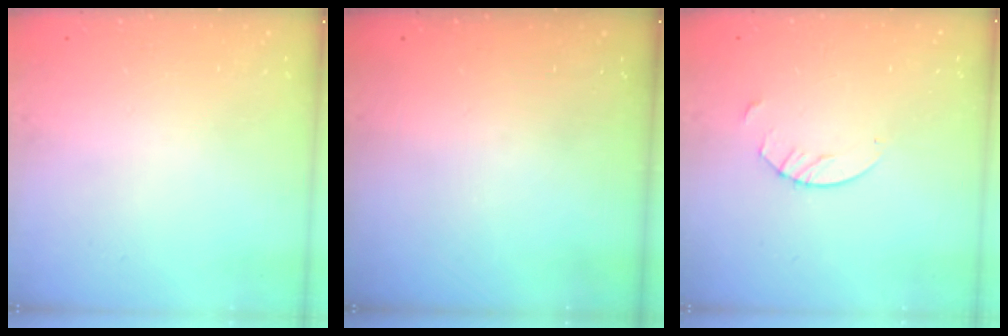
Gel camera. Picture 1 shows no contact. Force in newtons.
{"total": 0.0}
{"total": 2.7, "press": 2.7, "slide": 0.2}